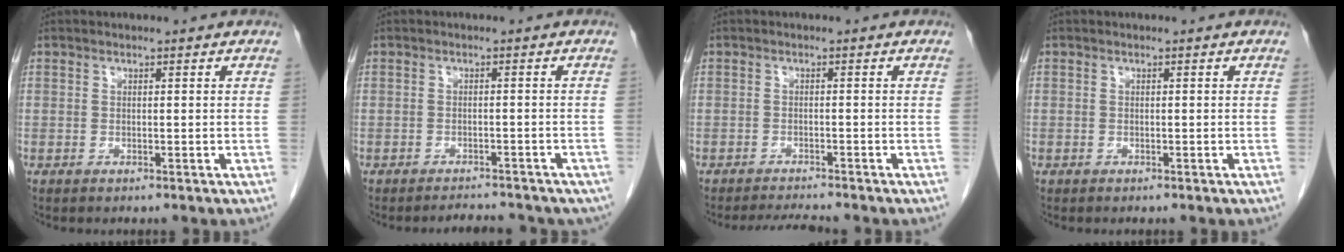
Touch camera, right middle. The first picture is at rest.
{"total": 6.9, "force": [-6.2, 2.1, 2.1], "torque": [-0.021, 0.002, -0.065]}
{"total": 3.9, "force": [-3.7, -0.4, 1.0], "torque": [-0.021, -0.017, -0.059]}
{"total": 0.0}